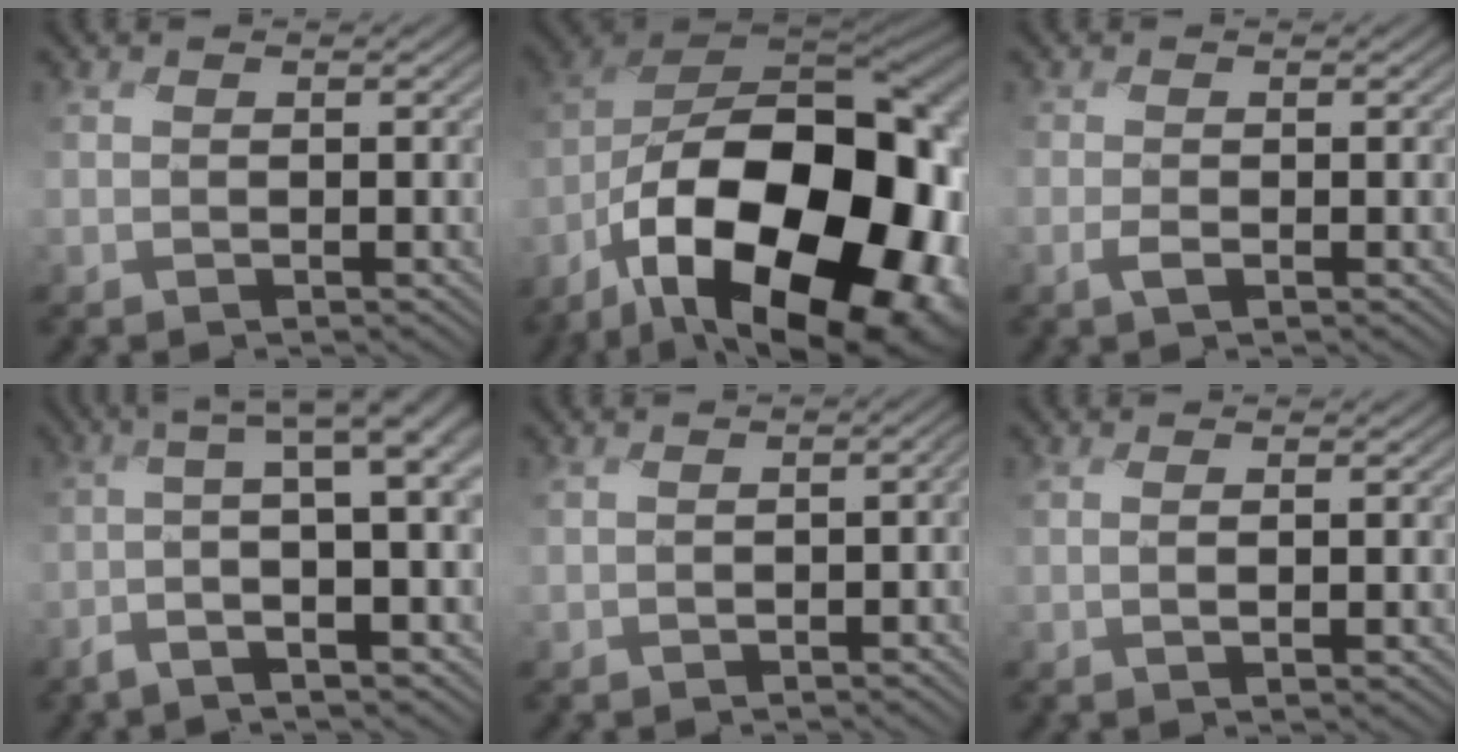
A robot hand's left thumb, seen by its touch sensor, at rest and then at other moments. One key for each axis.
{"total": 21.6, "fx": -9.8, "fy": 10.7, "fz": 16.0, "tx": -0.294, "ty": -0.036, "tz": -0.149}
{"total": 0.8, "fx": -0.8, "fy": -0.1, "fz": 0.2, "tx": -0.003, "ty": 0.003, "tz": -0.020}
{"total": 8.3, "fx": -1.6, "fy": 1.5, "fz": 8.0, "tx": -0.114, "ty": 0.013, "tz": -0.035}
{"total": 2.4, "fx": -0.5, "fy": 1.3, "fz": 2.0, "tx": -0.029, "ty": -0.001, "tz": 0.002}
{"total": 1.4, "fx": 0.2, "fy": -0.2, "fz": 1.4, "tx": -0.030, "ty": 0.003, "tz": 0.001}